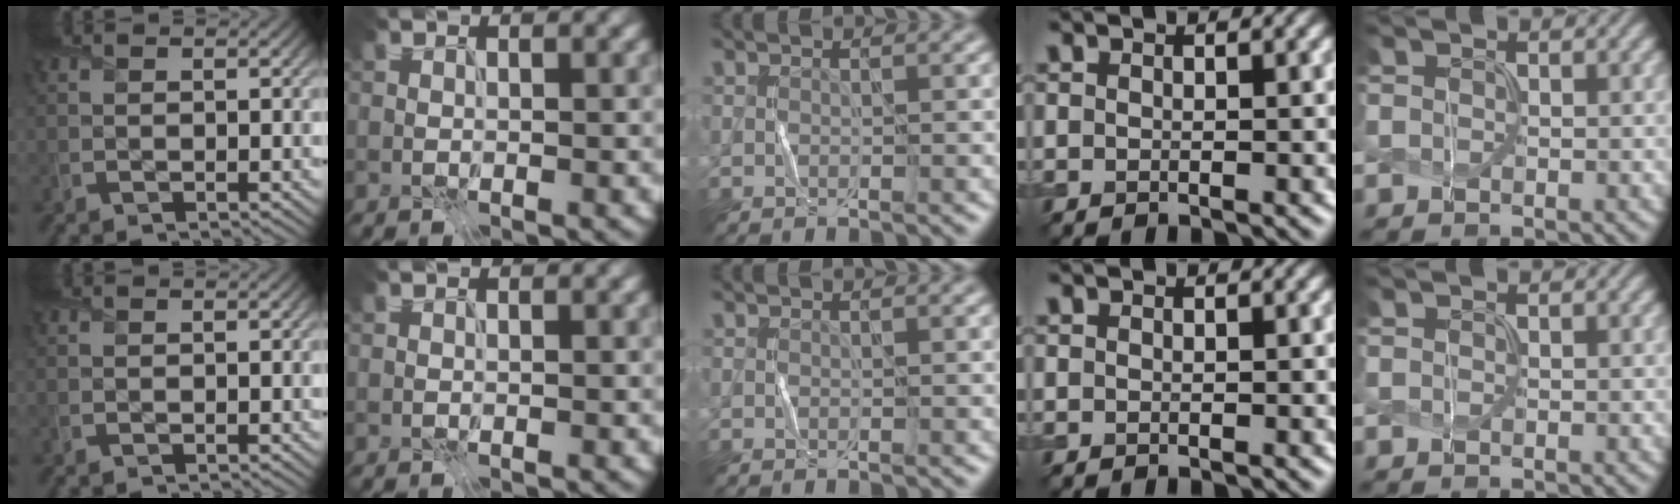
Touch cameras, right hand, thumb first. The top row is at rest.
{}